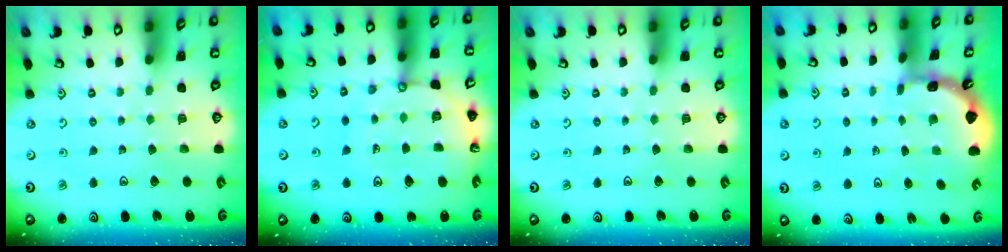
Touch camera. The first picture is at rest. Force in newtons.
{"total": 12.9, "press": 12.8, "slide": 1.6}
{"total": 0.0}
{"total": 1.7, "press": 1.7, "slide": 0.1}